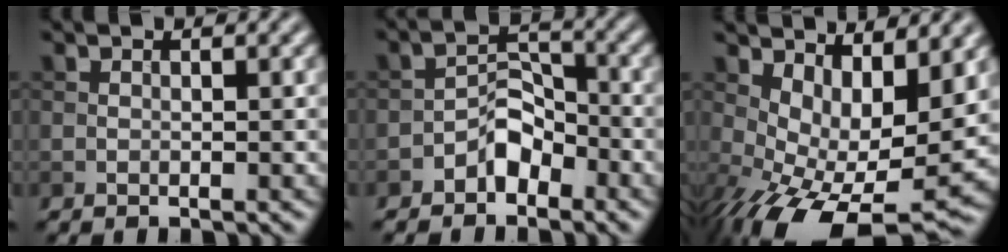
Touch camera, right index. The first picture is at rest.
{"total": 2.9, "force": [-2.0, 1.7, 1.4], "torque": [-0.016, 0.016, -0.036]}
{"total": 12.3, "force": [0.1, 5.8, 10.9], "torque": [-0.169, -0.020, 0.026]}